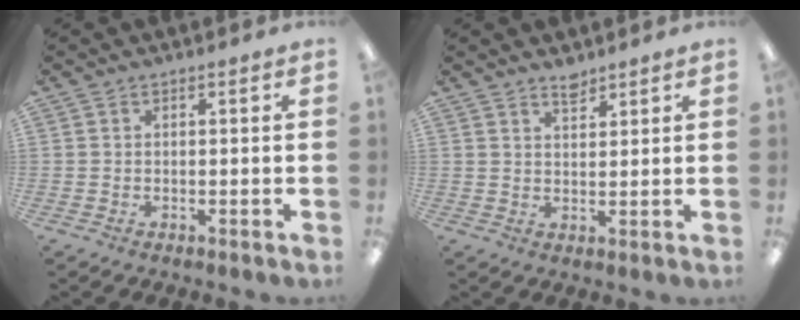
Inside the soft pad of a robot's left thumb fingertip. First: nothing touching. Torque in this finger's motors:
{"motor_torque": [-0.11, 0.12, -0.14, -0.20, 0.04]}